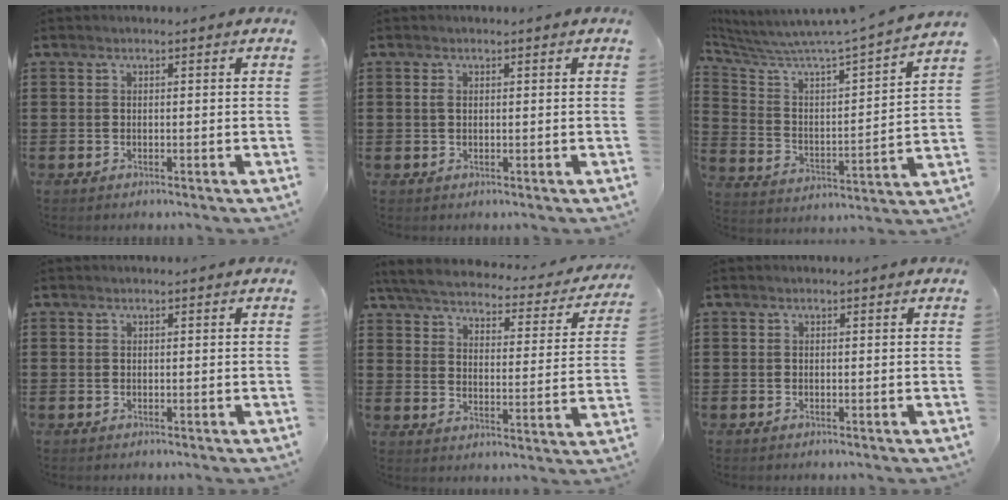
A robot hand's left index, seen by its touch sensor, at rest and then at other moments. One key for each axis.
{"total": 1.1, "fx": 0.3, "fy": 0.6, "fz": 0.9, "tx": -0.019, "ty": 0.005, "tz": 0.005}
{"total": 5.8, "fx": 5.5, "fy": -0.5, "fz": 1.8, "tx": -0.067, "ty": -0.061, "tz": 0.081}
{"total": 0.0}
{"total": 4.5, "fx": 4.2, "fy": 0.5, "fz": 1.5, "tx": -0.053, "ty": -0.028, "tz": 0.068}
{"total": 0.0}